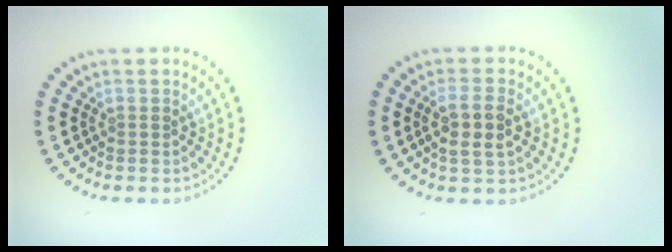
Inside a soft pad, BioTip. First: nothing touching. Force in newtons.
{"total": 3.0, "press": 2.8, "slide": 0.9}